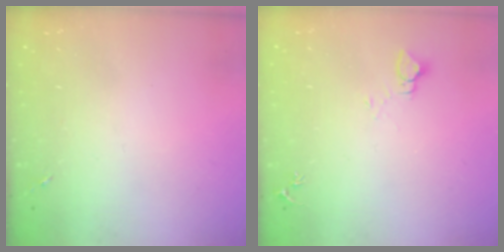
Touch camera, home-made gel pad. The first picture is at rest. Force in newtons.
{"total": 4.0, "press": 4.0, "slide": 0.4}